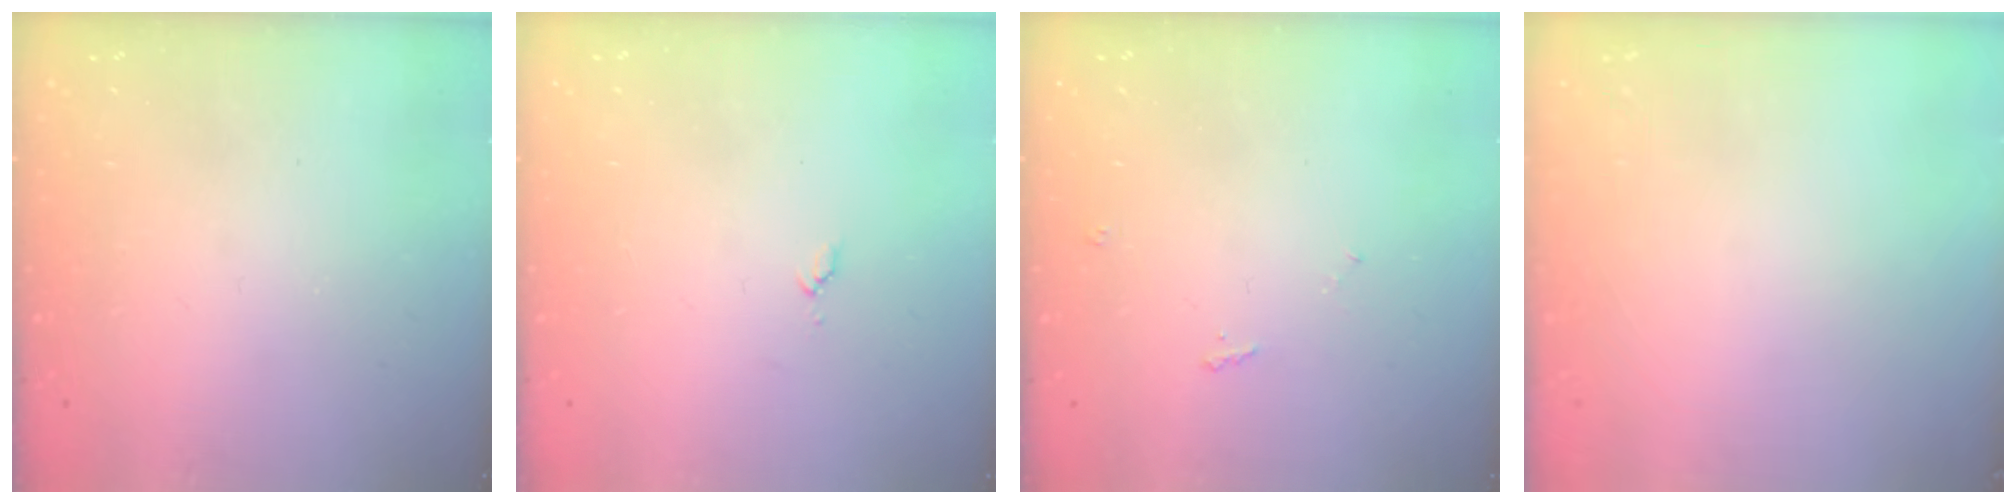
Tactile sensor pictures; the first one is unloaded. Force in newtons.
{"total": 3.6, "press": 3.6, "slide": 0.4}
{"total": 4.7, "press": 4.7, "slide": 0.6}
{"total": 0.0}